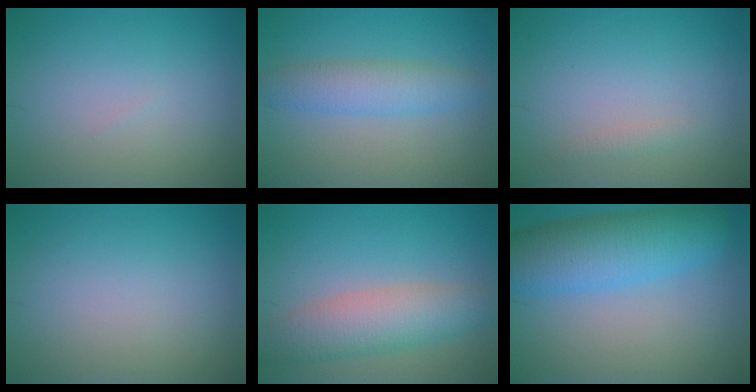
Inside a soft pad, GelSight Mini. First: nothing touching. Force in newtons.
{"total": 3.4, "press": 3.4, "slide": 0.1}
{"total": 0.7, "press": 0.7, "slide": 0.0}
{"total": 0.0}
{"total": 5.5, "press": 5.5, "slide": 0.3}
{"total": 7.8, "press": 7.8, "slide": 0.5}